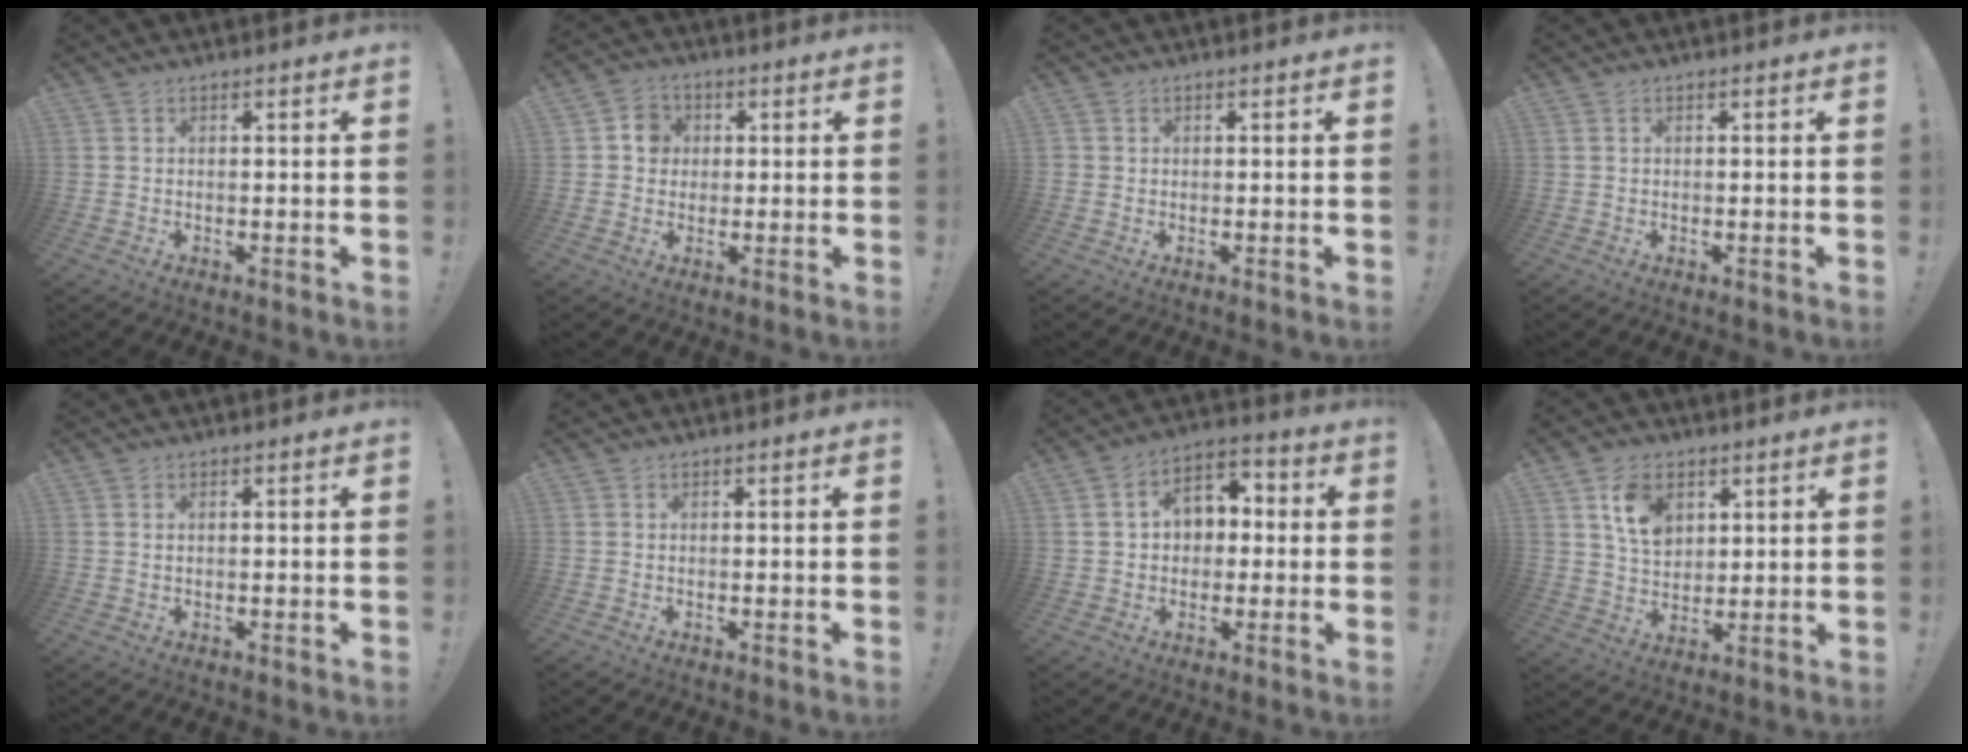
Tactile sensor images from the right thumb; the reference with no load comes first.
{"total": 5.9, "force": [1.0, 5.4, 2.1], "torque": [-0.026, 0.005, 0.018]}
{"total": 0.9, "force": [0.2, 0.8, 0.0], "torque": [-0.006, 0.005, 0.004]}
{"total": 0.0}
{"total": 0.5, "force": [0.5, 0.1, 0.1], "torque": [-0.005, 0.001, 0.009]}
{"total": 0.0}
{"total": 8.5, "force": [1.0, 7.2, 4.4], "torque": [-0.059, 0.002, 0.023]}
{"total": 10.6, "force": [4.8, 7.7, 5.4], "torque": [-0.084, -0.013, 0.094]}